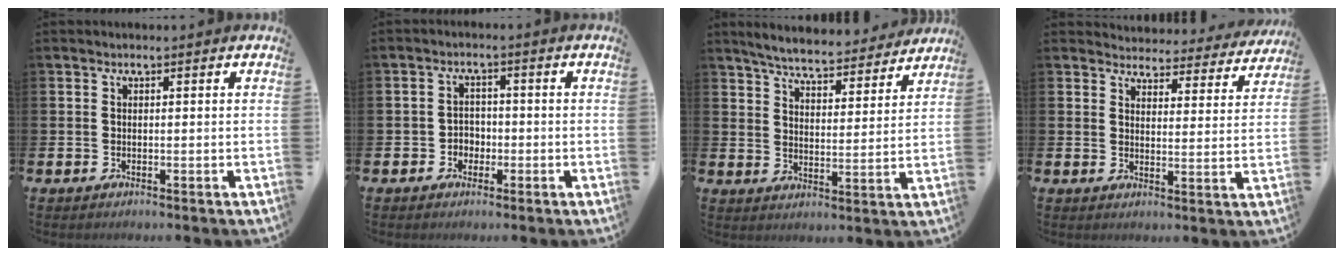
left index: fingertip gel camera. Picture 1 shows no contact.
{"total": 2.5, "force": [-1.1, 2.1, 0.7], "torque": [-0.013, 0.004, -0.029]}
{"total": 6.0, "force": [5.8, 0.7, 1.3], "torque": [-0.042, -0.042, 0.098]}
{"total": 3.8, "force": [3.6, 0.9, 0.1], "torque": [-0.005, -0.035, 0.058]}